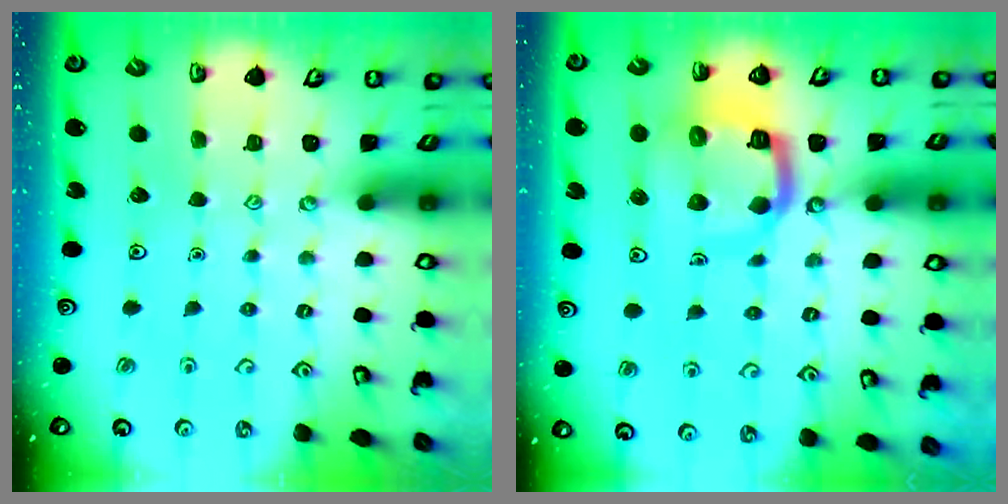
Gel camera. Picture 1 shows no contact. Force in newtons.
{"total": 10.7, "press": 10.6, "slide": 1.4}